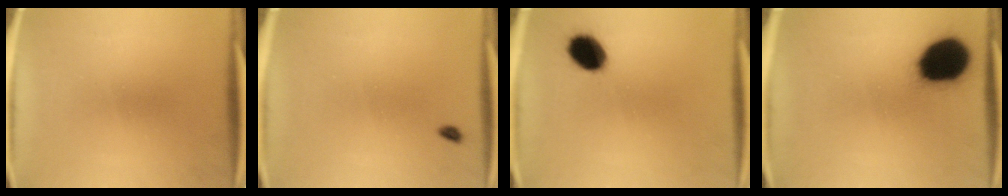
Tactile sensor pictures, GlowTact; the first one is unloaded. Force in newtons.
{"total": 1.1}
{"total": 8.8}
{"total": 19.4}